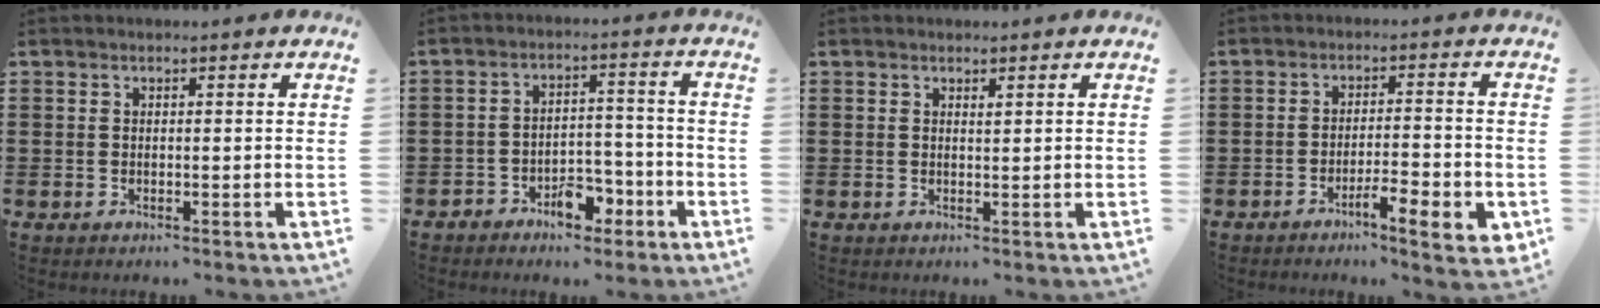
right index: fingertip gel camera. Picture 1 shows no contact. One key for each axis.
{"total": 5.7, "fx": -3.8, "fy": 3.2, "fz": 2.8, "tx": -0.043, "ty": 0.021, "tz": -0.067}
{"total": 0.6, "fx": 0.4, "fy": 0.1, "fz": 0.3, "tx": -0.008, "ty": 0.001, "tz": 0.009}
{"total": 5.4, "fx": -3.4, "fy": 0.8, "fz": 4.1, "tx": -0.066, "ty": -0.004, "tz": -0.057}